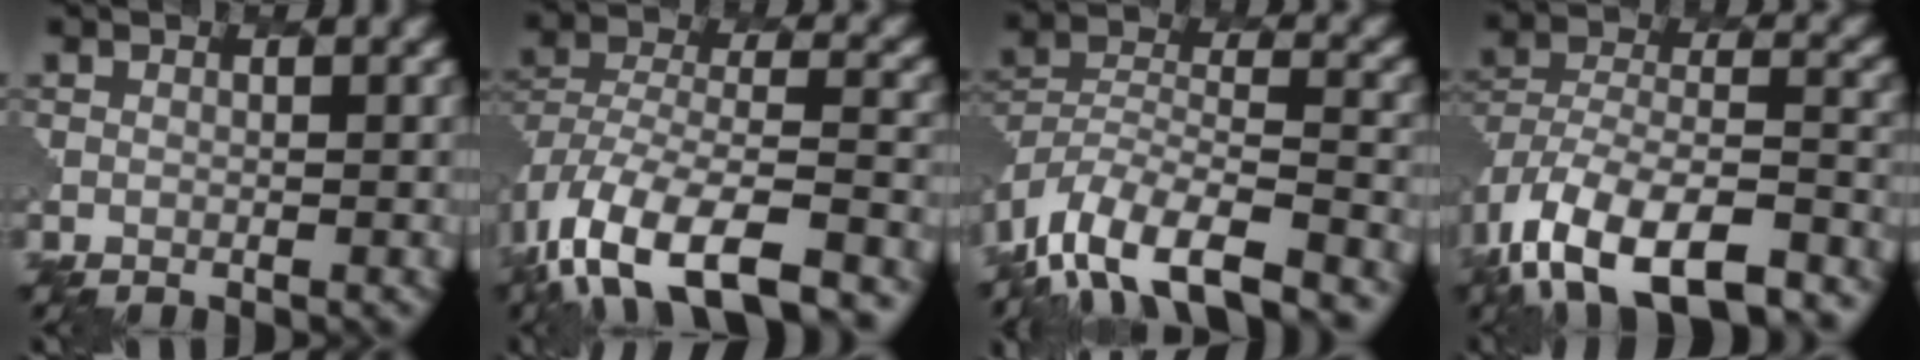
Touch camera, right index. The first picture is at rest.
{"total": 14.4, "force": [-9.5, 6.2, 8.8], "torque": [-0.187, -0.020, -0.136]}
{"total": 13.2, "force": [-10.6, 4.9, 6.1], "torque": [-0.116, -0.009, -0.164]}
{"total": 16.7, "force": [-11.6, 8.2, 8.8], "torque": [-0.172, -0.029, -0.156]}